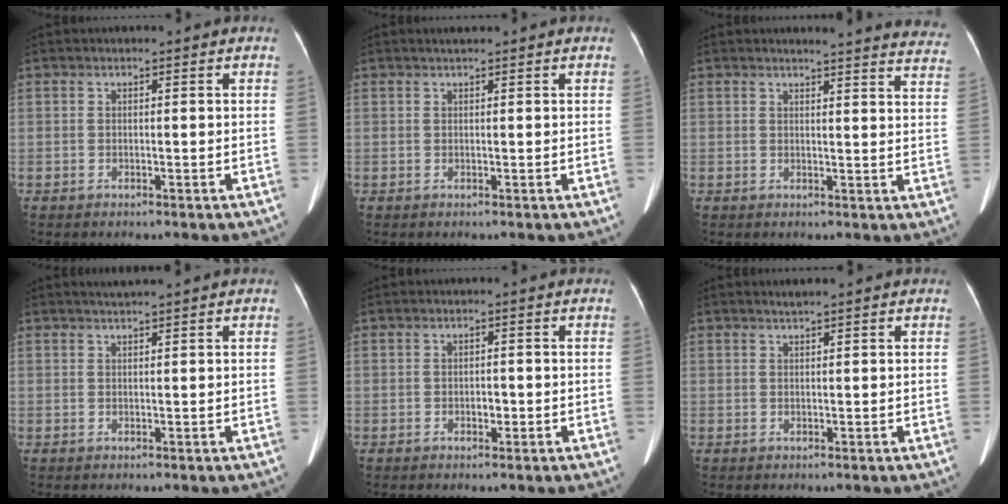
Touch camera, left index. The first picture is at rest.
{"total": 1.1, "force": [0.9, 0.0, 0.6], "torque": [-0.015, 0.007, 0.020]}
{"total": 17.6, "force": [16.9, 1.3, 4.6], "torque": [-0.040, -0.078, 0.168]}
{"total": 1.5, "force": [1.3, -0.5, 0.5], "torque": [-0.009, 0.004, 0.029]}
{"total": 1.2, "force": [-0.4, 0.8, 0.8], "torque": [-0.014, 0.001, -0.004]}
{"total": 1.0, "force": [0.8, -0.2, 0.5], "torque": [-0.015, 0.000, 0.021]}